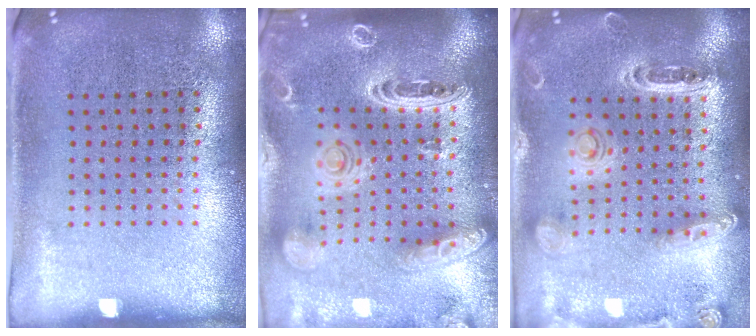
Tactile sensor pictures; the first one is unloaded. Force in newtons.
{"total": 3.7, "press": 2.9, "slide": 2.2}
{"total": 1.3, "press": 1.3, "slide": 0.1}